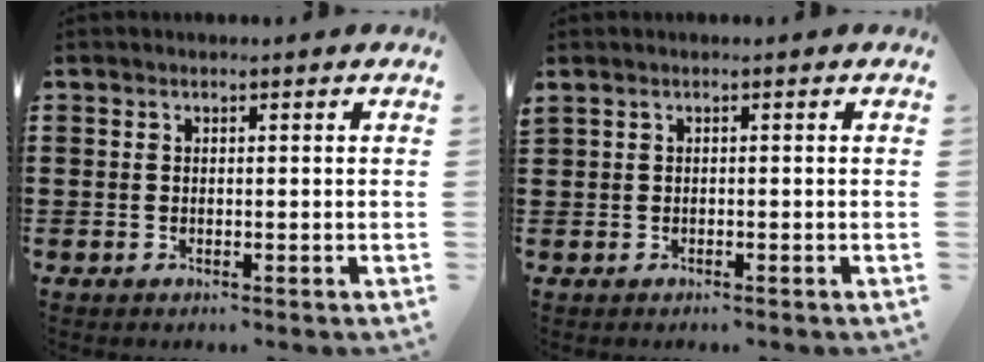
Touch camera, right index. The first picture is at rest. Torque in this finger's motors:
{"motor_torque": [0.00, 0.05, 0.09, 0.07]}